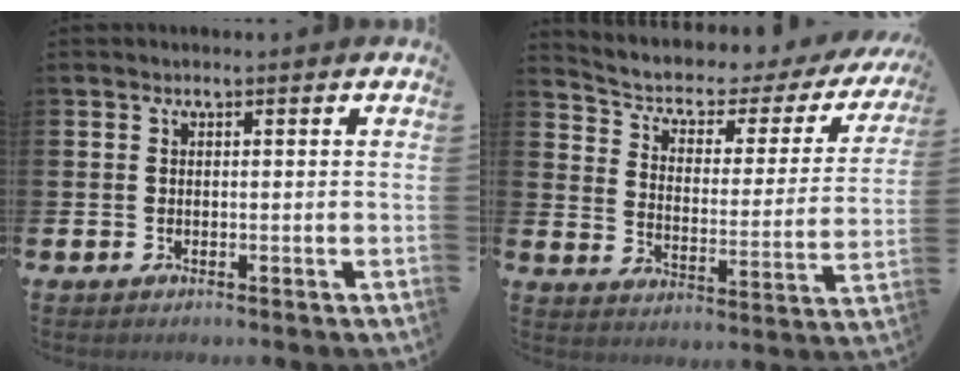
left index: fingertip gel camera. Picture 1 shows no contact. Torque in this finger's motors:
{"motor_torque": [1.49, -0.64, 0.15, 0.09]}